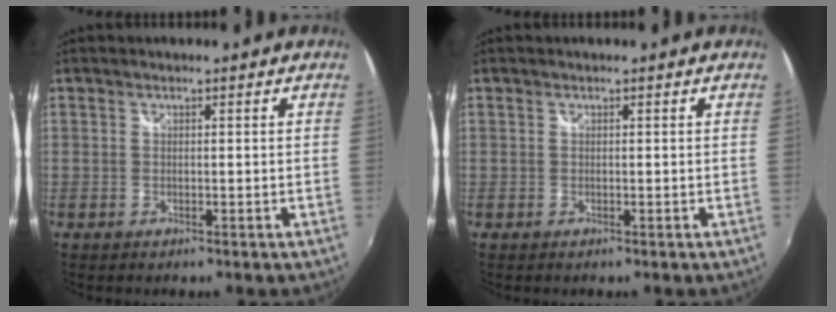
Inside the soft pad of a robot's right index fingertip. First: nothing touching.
{"total": 0.0}